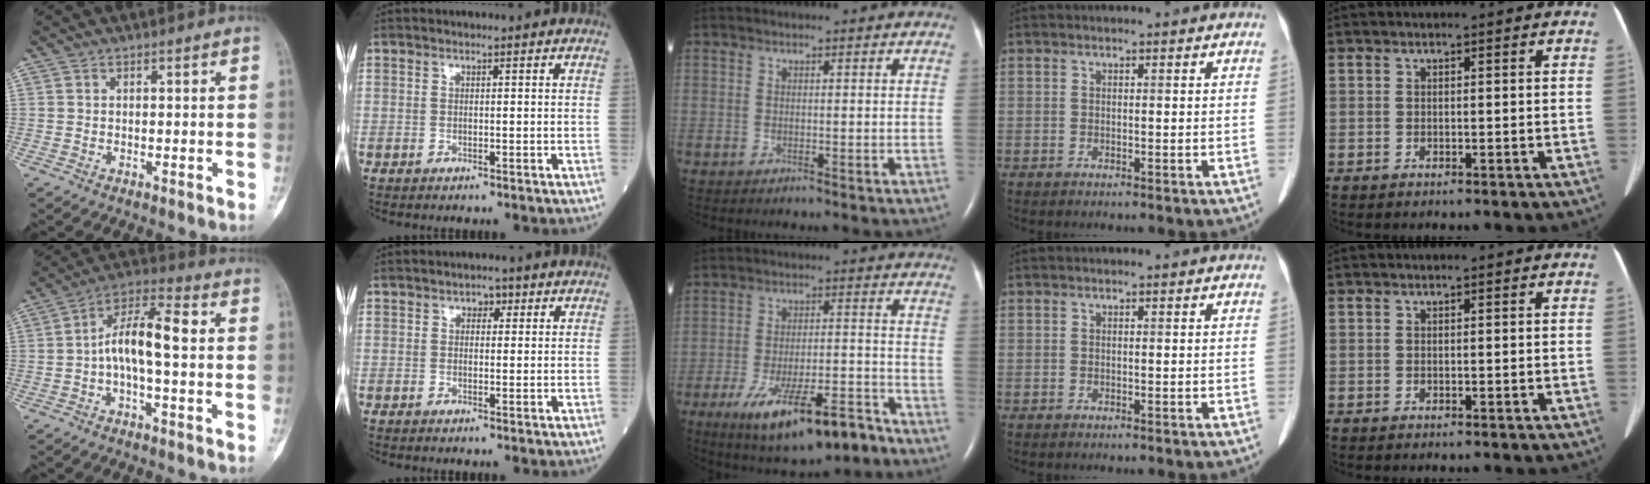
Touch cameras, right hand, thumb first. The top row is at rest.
{"thumb": {"total": 10.7, "force": [-0.4, 3.9, 10.0], "torque": [-0.182, 0.039, -0.013]}, "index": {"total": 1.8, "force": [0.8, 1.2, 1.1], "torque": [-0.011, 0.007, 0.008]}, "middle": {"total": 14.3, "force": [-9.1, 3.6, 10.4], "torque": [-0.163, -0.006, -0.141]}}